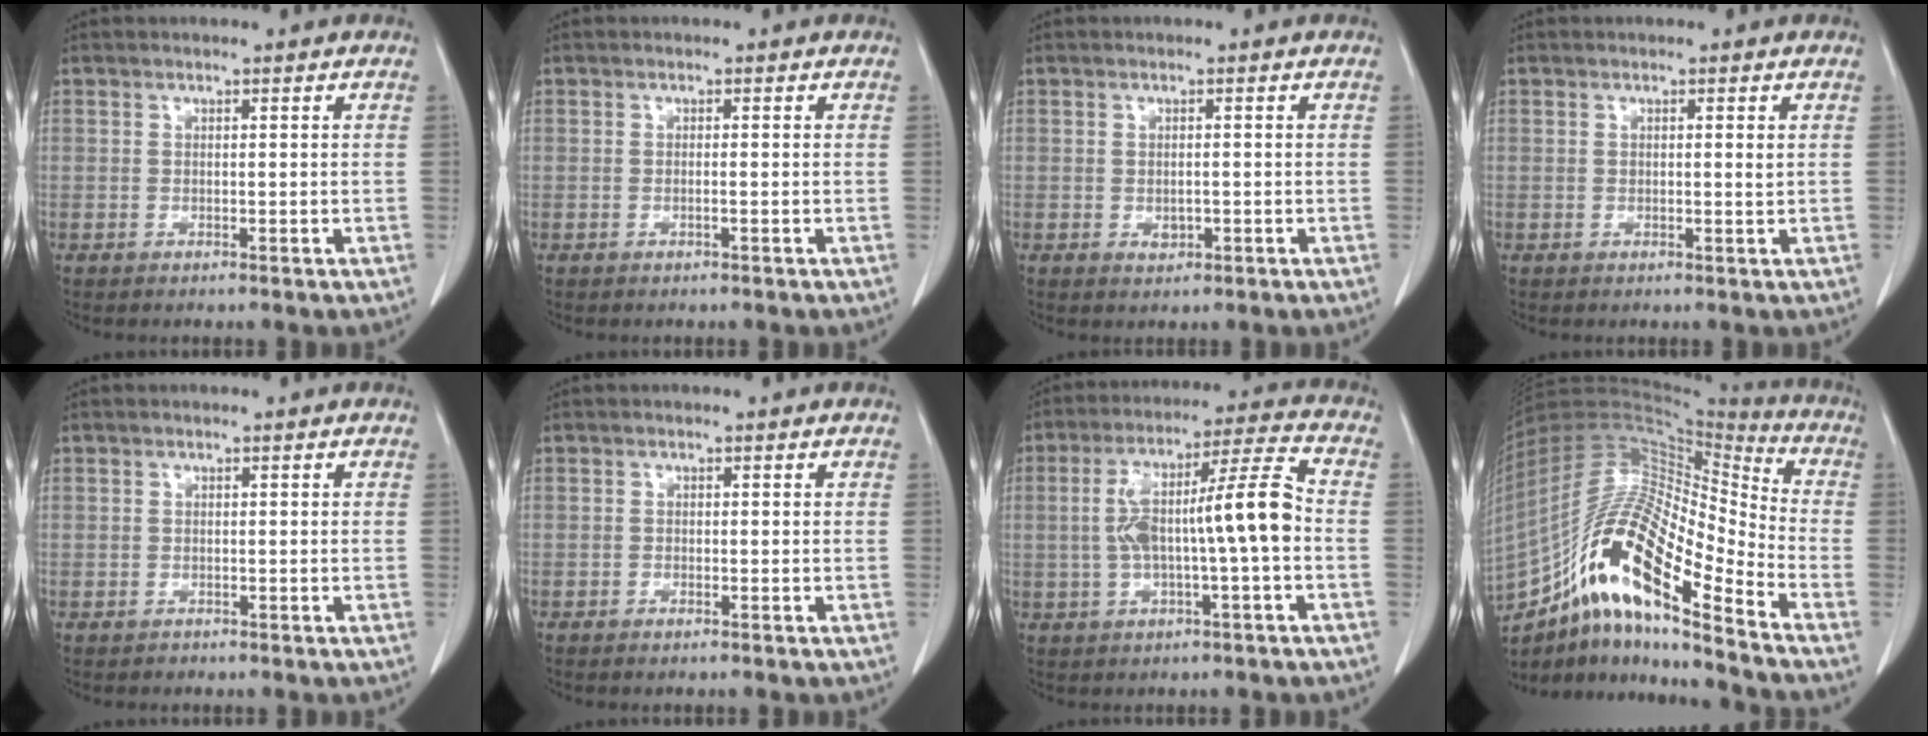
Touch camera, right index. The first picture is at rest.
{"total": 0.5, "force": [-0.2, -0.1, 0.5], "torque": [-0.009, 0.000, -0.003]}
{"total": 1.4, "force": [-0.3, 0.9, 1.0], "torque": [-0.015, -0.002, 0.001]}
{"total": 0.9, "force": [0.3, 0.0, 0.9], "torque": [-0.016, -0.002, 0.003]}
{"total": 0.8, "force": [-0.4, 0.6, -0.2], "torque": [-0.004, 0.004, -0.011]}
{"total": 0.6, "force": [-0.5, 0.1, 0.3], "torque": [-0.010, -0.001, -0.006]}
{"total": 12.6, "force": [-0.8, 1.0, 12.6], "torque": [-0.220, 0.032, -0.013]}
{"total": 22.1, "force": [-13.1, 4.2, 17.3], "torque": [-0.345, -0.001, -0.233]}